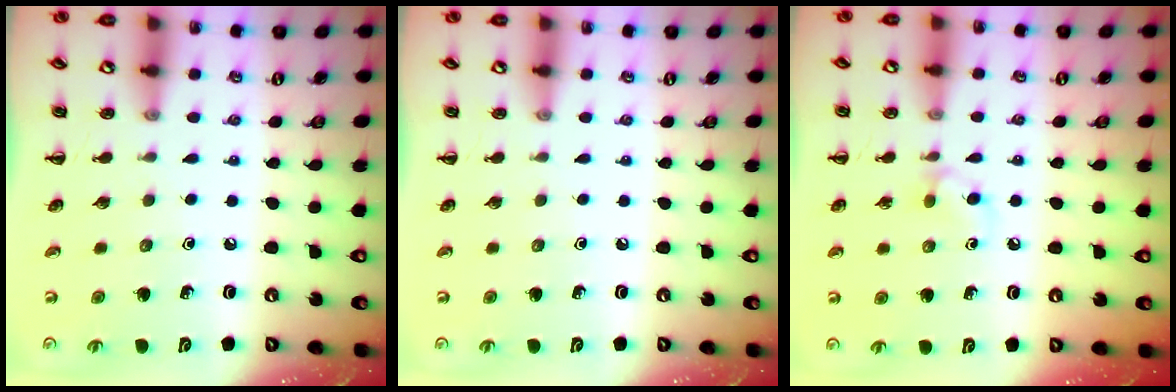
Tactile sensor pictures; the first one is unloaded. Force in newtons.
{"total": 0.0}
{"total": 4.3, "press": 3.9, "slide": 1.6}